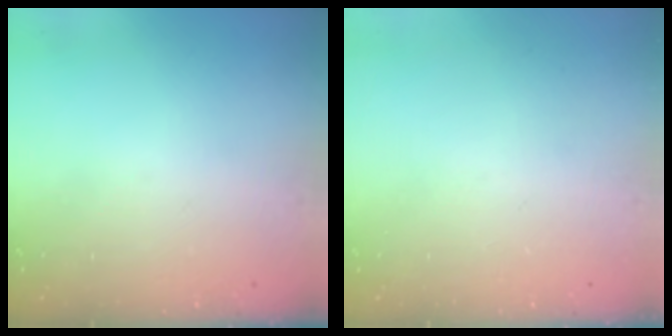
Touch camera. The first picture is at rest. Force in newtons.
{"total": 0.0}